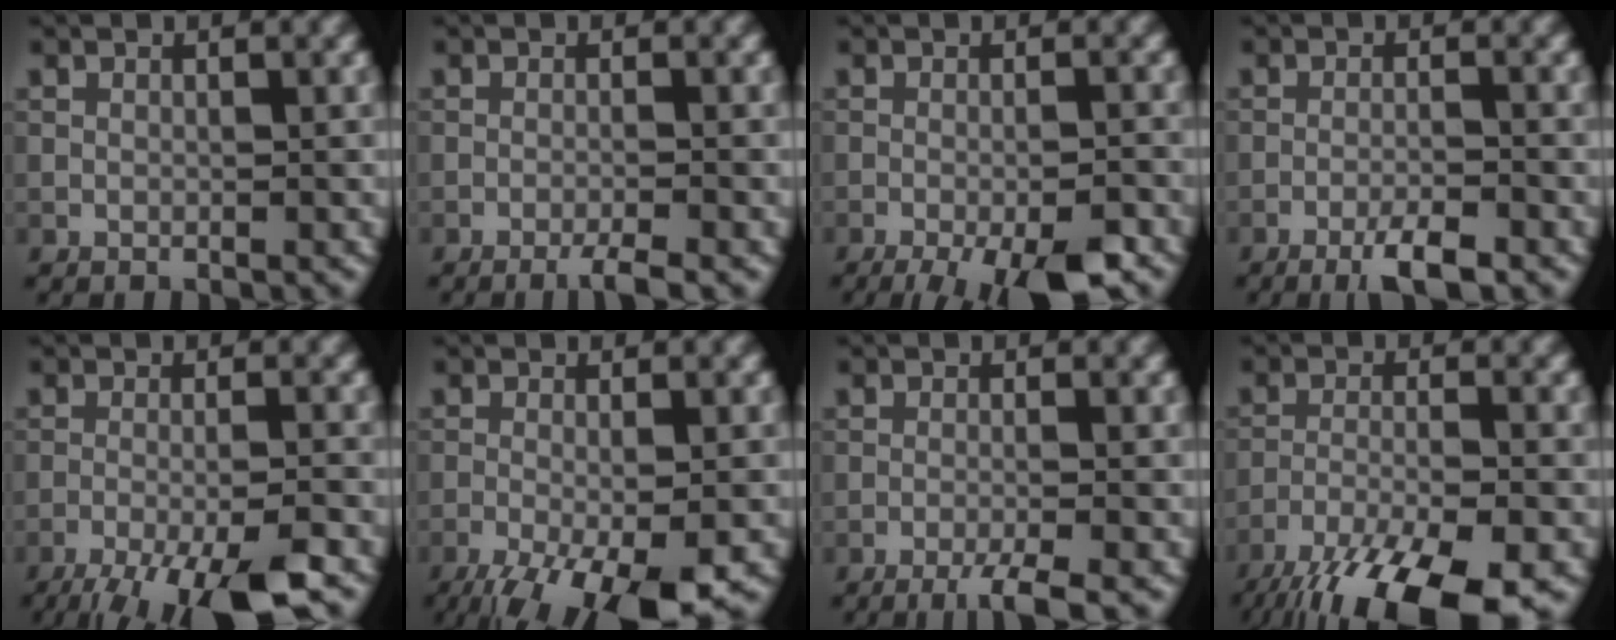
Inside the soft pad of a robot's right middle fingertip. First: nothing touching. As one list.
[{"total": 2.4, "force": [-1.6, 0.2, 1.8], "torque": [-0.024, 0.001, -0.035]}, {"total": 8.6, "force": [-5.7, 2.1, 6.0], "torque": [-0.092, -0.023, -0.081]}, {"total": 3.6, "force": [-2.4, 0.5, 2.6], "torque": [-0.048, 0.001, -0.048]}, {"total": 9.4, "force": [-6.8, 1.9, 6.3], "torque": [-0.098, -0.025, -0.106]}, {"total": 9.6, "force": [-5.7, 2.8, 7.2], "torque": [-0.129, -0.030, -0.088]}, {"total": 3.3, "force": [-2.1, 0.4, 2.5], "torque": [-0.037, 0.002, -0.046]}, {"total": 12.6, "force": [-9.2, 3.3, 8.0], "torque": [-0.150, -0.041, -0.147]}]